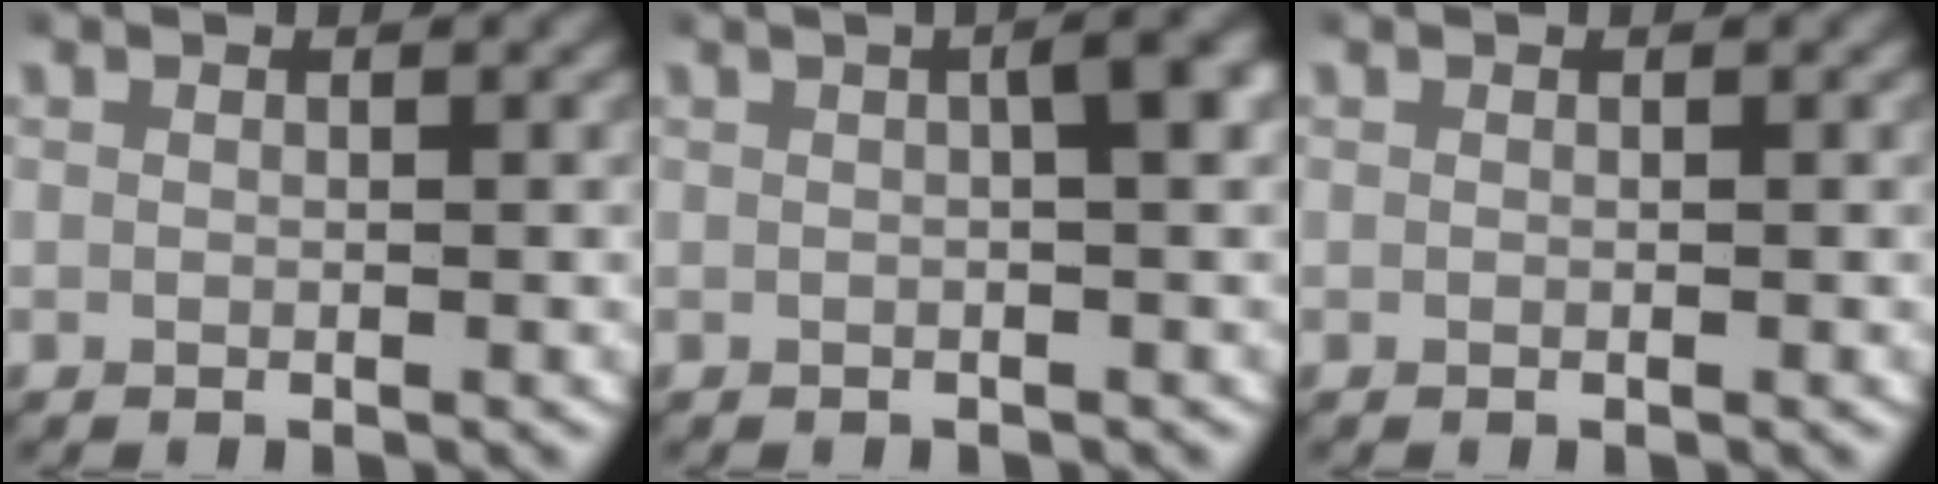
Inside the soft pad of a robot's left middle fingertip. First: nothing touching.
{"total": 4.4, "force": [1.0, 1.3, 4.1], "torque": [-0.041, 0.024, 0.007]}
{"total": 0.0}